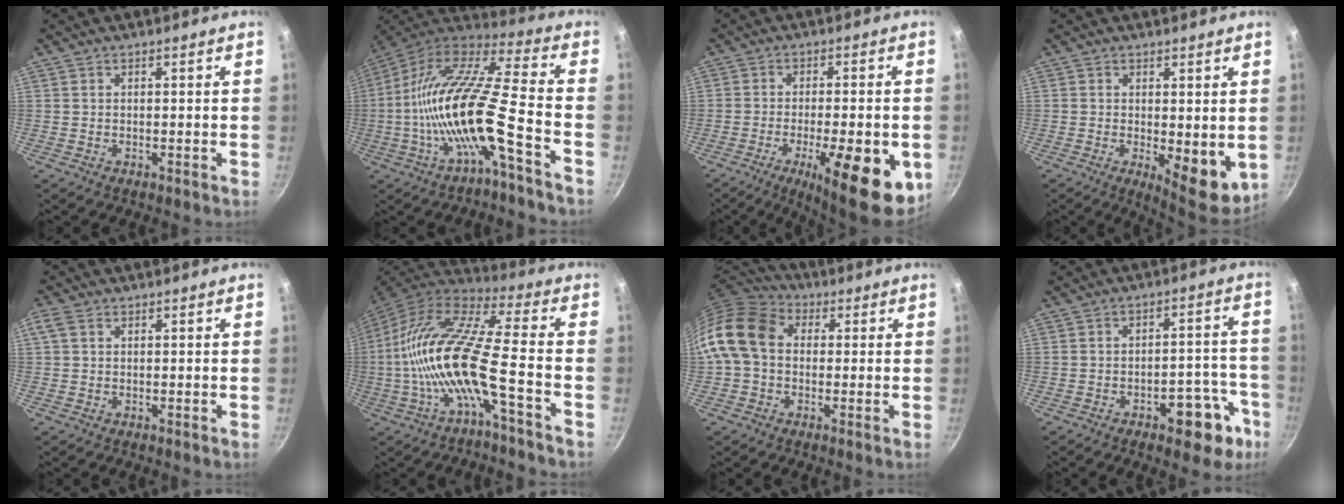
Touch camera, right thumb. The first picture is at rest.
{"total": 19.7, "force": [-6.7, 3.6, 18.2], "torque": [-0.328, 0.038, -0.138]}
{"total": 17.7, "force": [-6.0, 5.8, 15.6], "torque": [-0.200, 0.006, -0.081]}
{"total": 8.6, "force": [-0.4, 3.6, 7.8], "torque": [-0.084, -0.017, 0.003]}
{"total": 2.5, "force": [0.8, 1.7, 1.6], "torque": [-0.033, 0.007, 0.015]}
{"total": 18.3, "force": [-4.6, 3.6, 17.4], "torque": [-0.335, 0.040, -0.104]}
{"total": 13.6, "force": [0.9, 10.3, 8.8], "torque": [-0.154, 0.029, -0.004]}
{"total": 10.9, "force": [-5.7, 5.5, 7.5], "torque": [-0.048, 0.051, -0.066]}